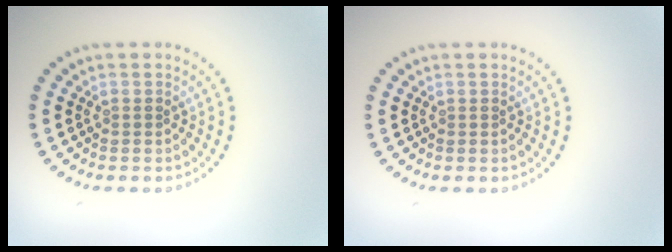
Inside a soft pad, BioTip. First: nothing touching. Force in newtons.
{"total": 0.0}